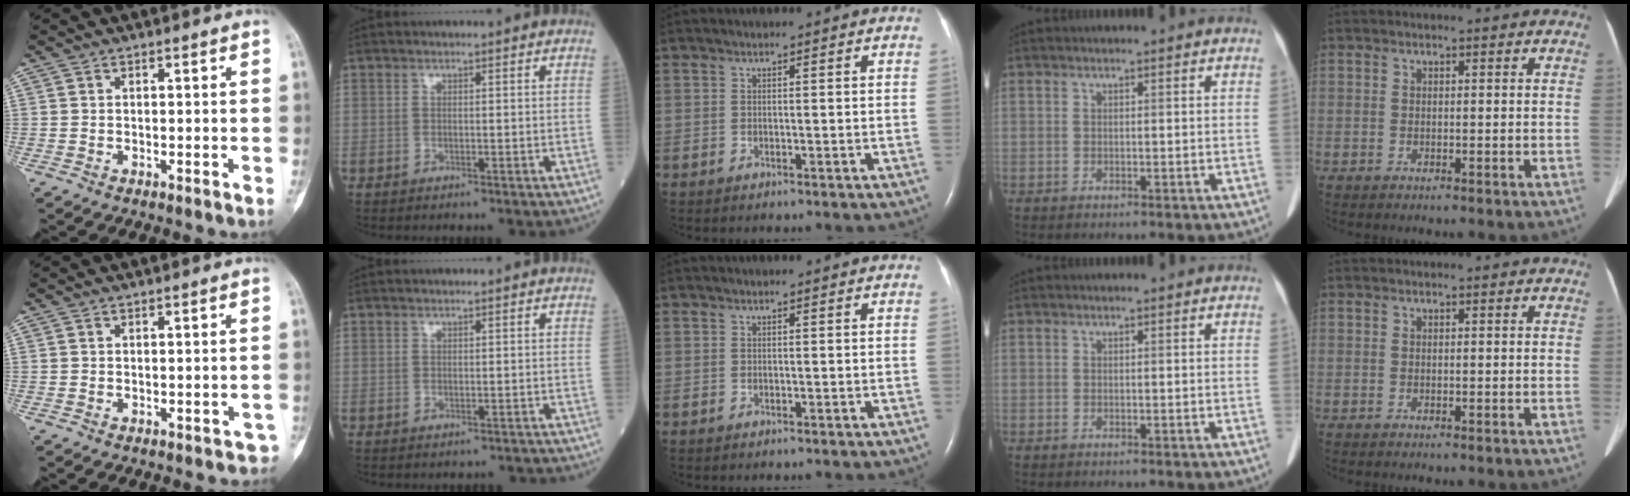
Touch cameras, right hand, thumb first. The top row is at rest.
{"thumb": {"total": 0.9, "force": [-0.5, 0.7, 0.1], "torque": [0.004, 0.011, -0.006]}, "index": {"total": 1.1, "force": [-1.0, 0.5, -0.1], "torque": [0.001, 0.000, -0.016]}}